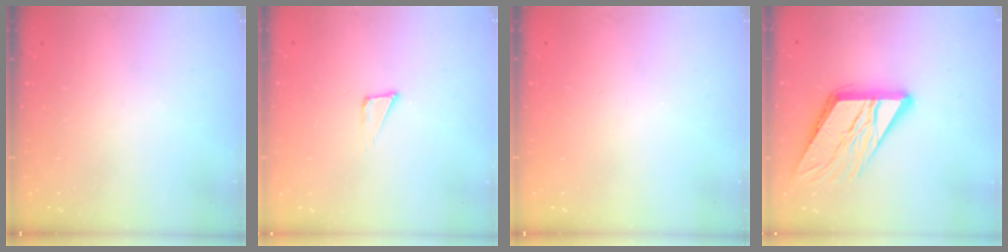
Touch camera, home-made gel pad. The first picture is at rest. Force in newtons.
{"total": 3.4, "press": 3.3, "slide": 0.9}
{"total": 0.0}
{"total": 16.2, "press": 16.1, "slide": 1.8}